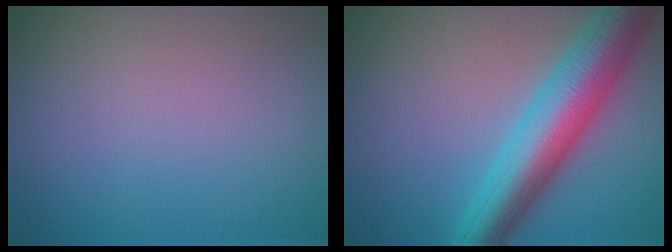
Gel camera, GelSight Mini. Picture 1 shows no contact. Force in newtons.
{"total": 8.2, "press": 8.2, "slide": 0.2}